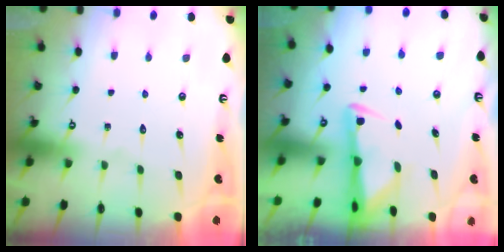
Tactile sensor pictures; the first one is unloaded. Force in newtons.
{"total": 3.0, "press": 2.9, "slide": 0.6}